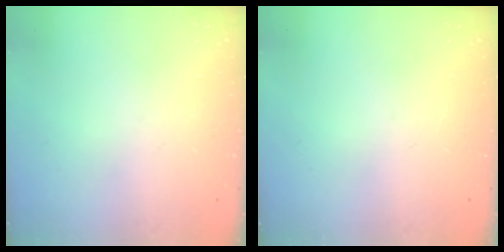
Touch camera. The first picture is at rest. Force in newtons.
{"total": 0.0}